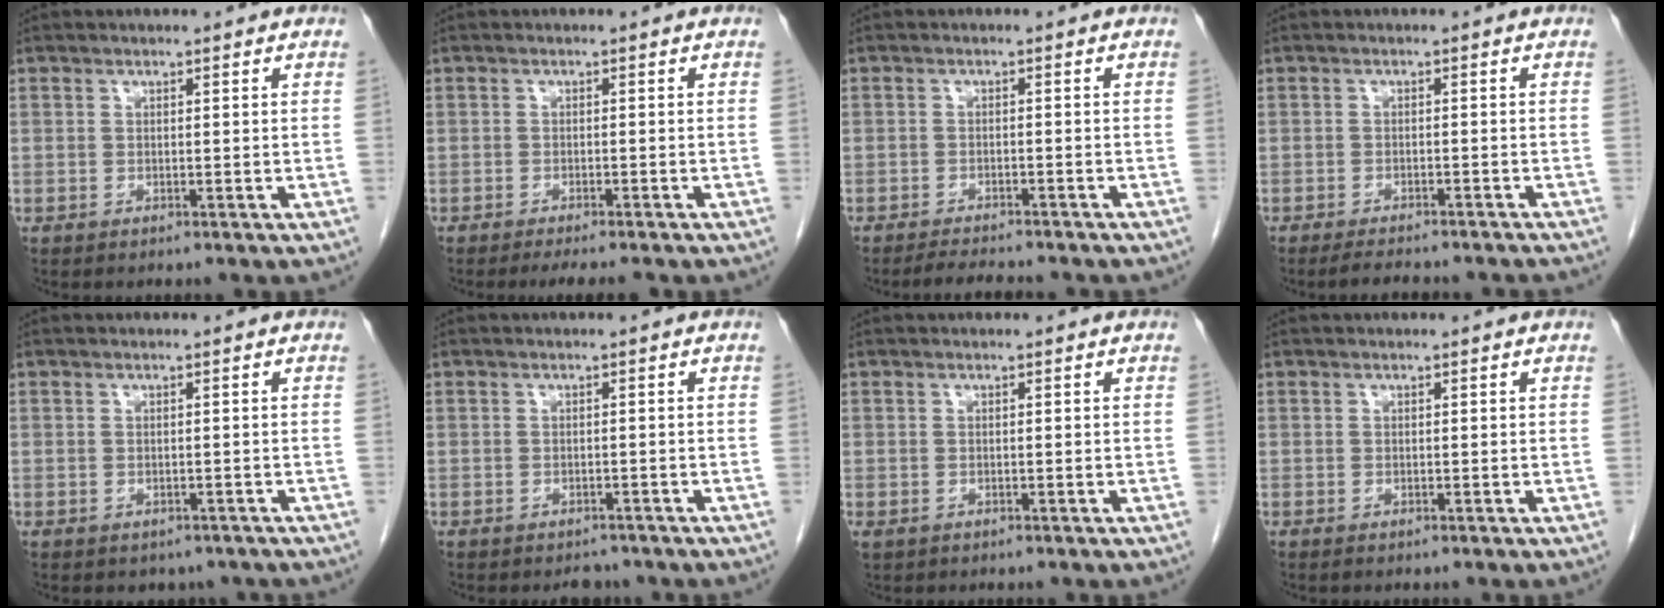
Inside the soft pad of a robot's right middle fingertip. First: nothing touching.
{"total": 4.7, "force": [-4.0, 0.3, 2.4], "torque": [-0.028, -0.009, -0.054]}
{"total": 5.6, "force": [-5.1, 0.9, 2.3], "torque": [-0.036, -0.010, -0.073]}
{"total": 7.0, "force": [-6.2, 1.0, 3.0], "torque": [-0.041, -0.006, -0.085]}
{"total": 2.5, "force": [-2.0, 1.5, 0.4], "torque": [-0.006, 0.003, -0.023]}
{"total": 2.1, "force": [-1.9, 0.9, 0.2], "torque": [-0.009, -0.002, -0.026]}
{"total": 0.7, "force": [-0.3, 0.4, 0.4], "torque": [-0.011, 0.001, 0.000]}
{"total": 0.0}